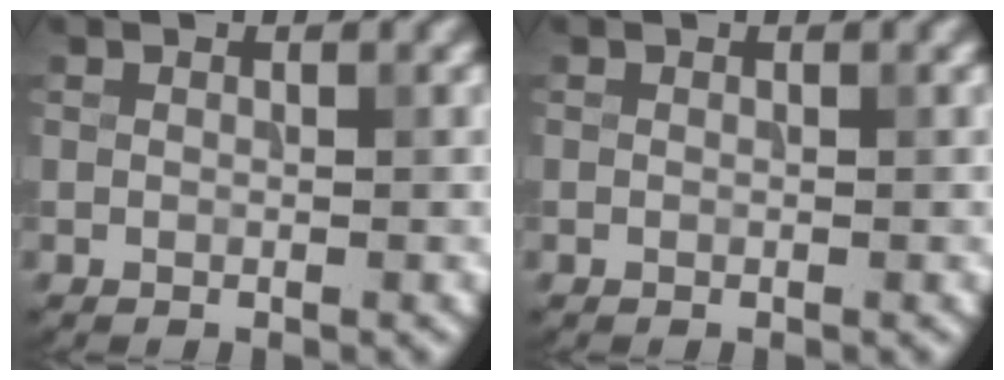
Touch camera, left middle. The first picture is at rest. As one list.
[{"total": 0.0}]